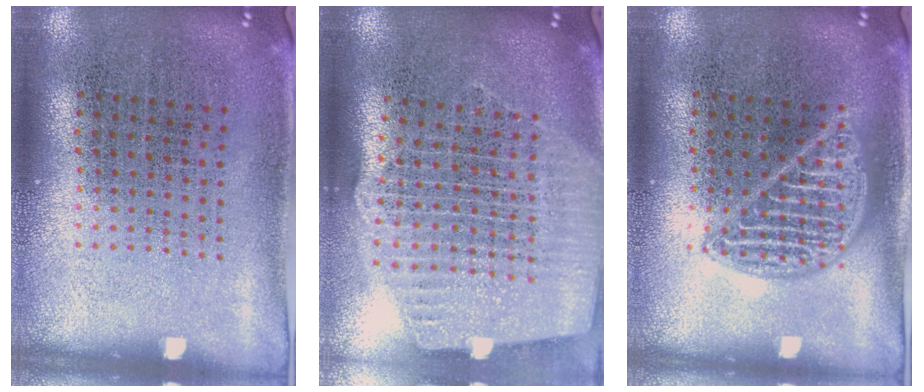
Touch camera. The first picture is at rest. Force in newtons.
{"total": 2.5, "press": 2.2, "slide": 1.3}
{"total": 2.1, "press": 2.1, "slide": 0.3}